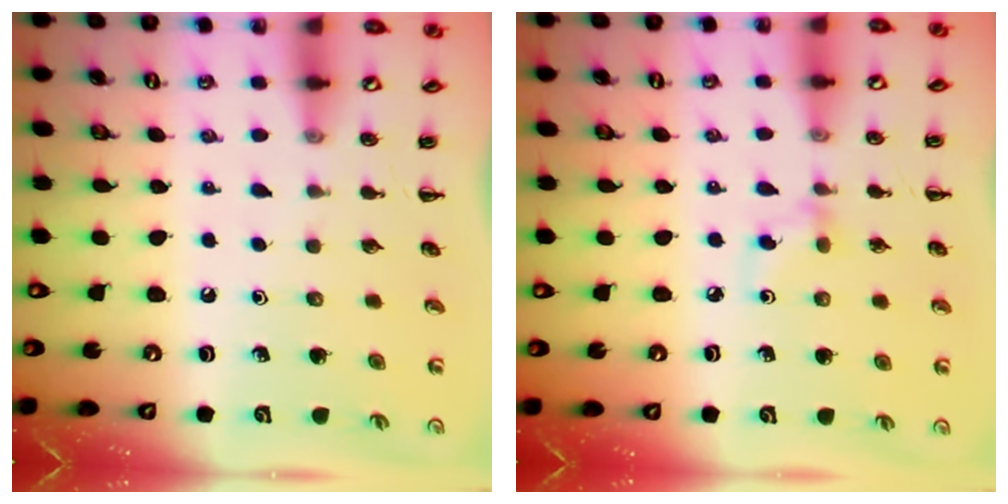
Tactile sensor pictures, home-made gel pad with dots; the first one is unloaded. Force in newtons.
{"total": 3.4, "press": 3.1, "slide": 1.3}